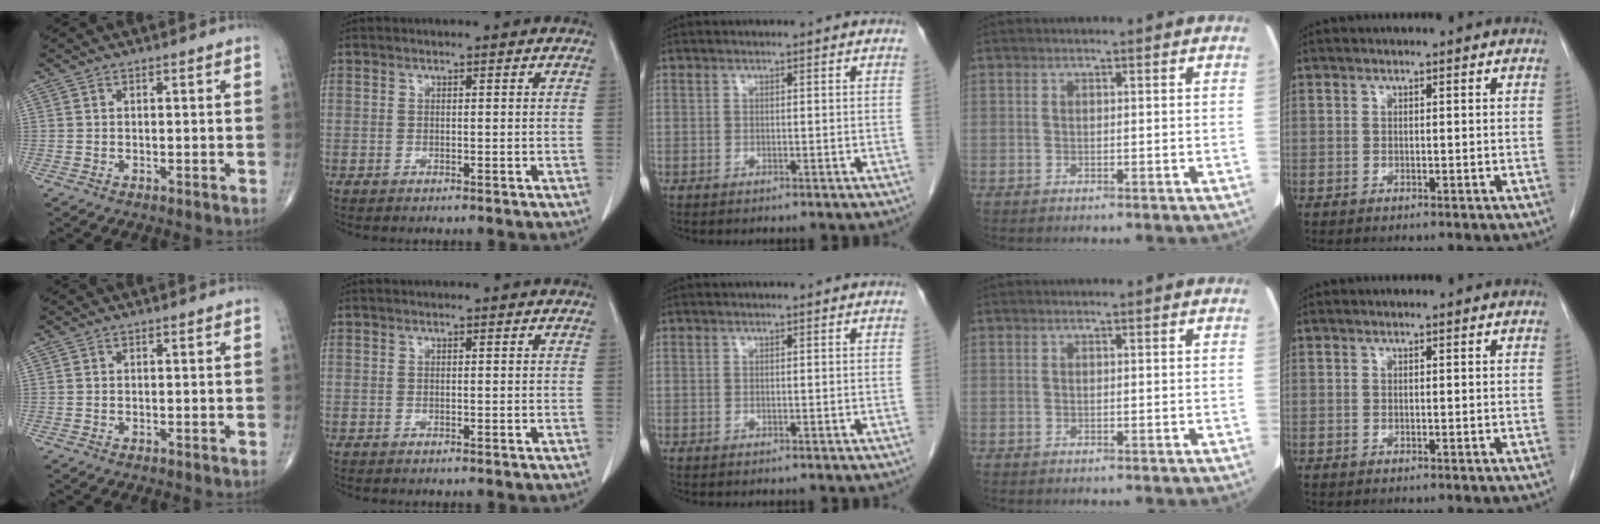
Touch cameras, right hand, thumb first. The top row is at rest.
{}